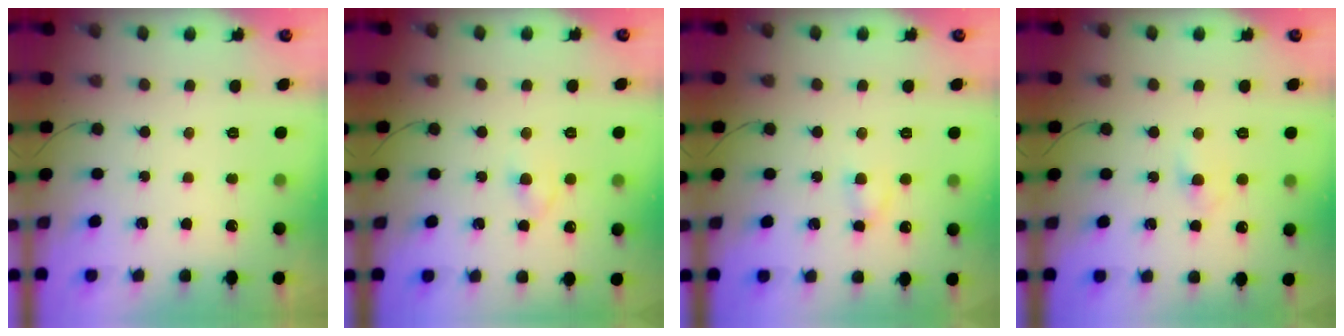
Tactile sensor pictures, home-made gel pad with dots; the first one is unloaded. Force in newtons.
{"total": 2.3, "press": 2.1, "slide": 1.0}
{"total": 2.8, "press": 2.6, "slide": 1.2}
{"total": 3.1, "press": 2.9, "slide": 1.2}